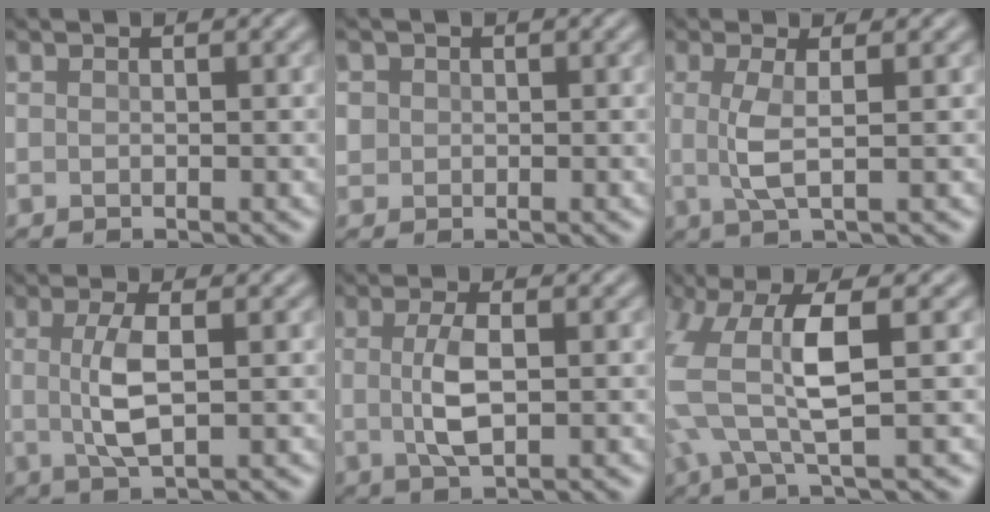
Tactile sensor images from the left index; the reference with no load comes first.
{"total": 1.5, "force": [0.1, 1.5, 0.3], "torque": [-0.006, 0.005, 0.005]}
{"total": 2.6, "force": [0.1, 0.1, 2.6], "torque": [-0.061, 0.001, 0.001]}
{"total": 3.7, "force": [0.1, 0.9, 3.6], "torque": [-0.081, 0.003, 0.003]}
{"total": 3.4, "force": [-0.1, 1.0, 3.3], "torque": [-0.072, 0.002, 0.000]}
{"total": 8.0, "force": [0.9, 3.0, 7.3], "torque": [-0.174, 0.015, 0.009]}